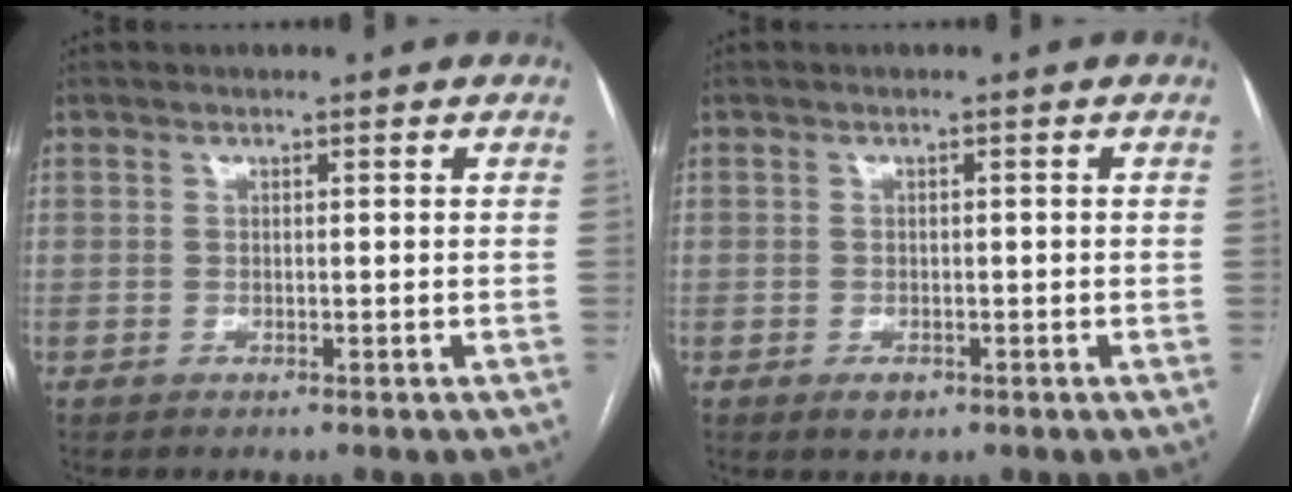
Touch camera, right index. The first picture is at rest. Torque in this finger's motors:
{"motor_torque": [-0.02, -0.01, 0.02, -0.02]}